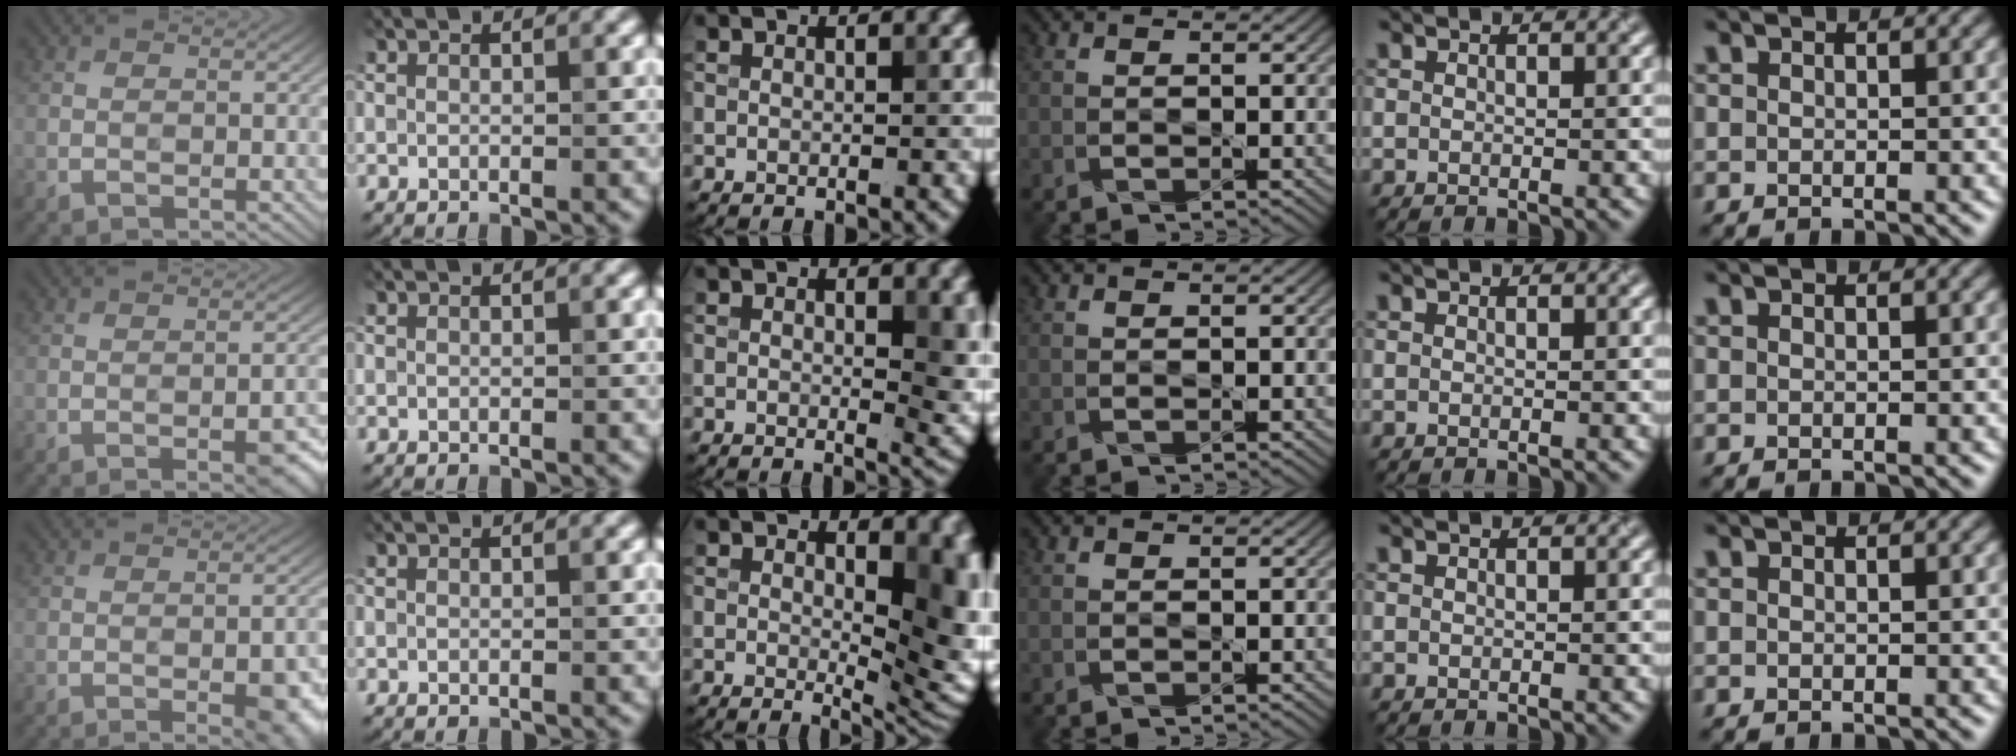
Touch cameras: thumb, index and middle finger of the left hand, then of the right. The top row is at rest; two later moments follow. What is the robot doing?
{"motion": "pour", "object": "plastic test tube"}